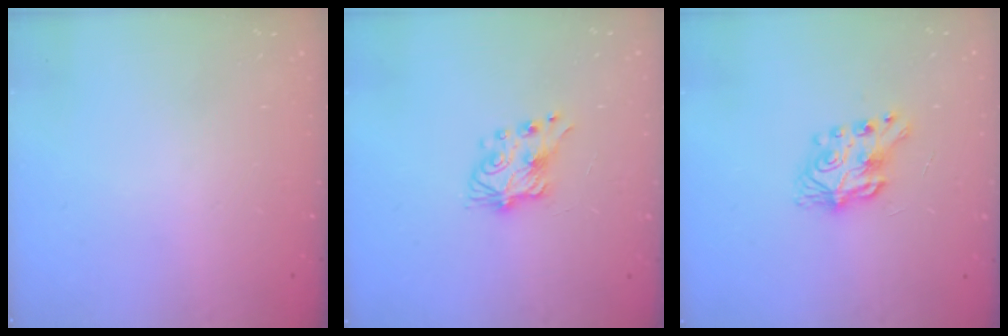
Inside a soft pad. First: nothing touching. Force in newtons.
{"total": 7.1, "press": 7.1, "slide": 0.5}
{"total": 7.9, "press": 7.9, "slide": 0.3}